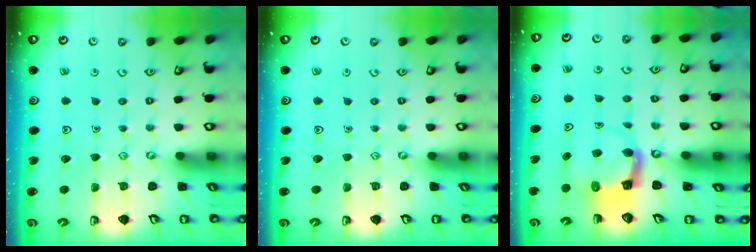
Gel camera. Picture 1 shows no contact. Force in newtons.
{"total": 0.0}
{"total": 4.0, "press": 3.9, "slide": 0.4}